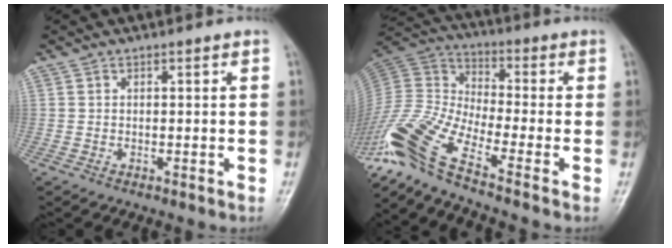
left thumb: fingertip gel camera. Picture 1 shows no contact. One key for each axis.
{"total": 16.3, "fx": -10.8, "fy": 2.4, "fz": 12.0, "tx": -0.279, "ty": 0.038, "tz": -0.215}